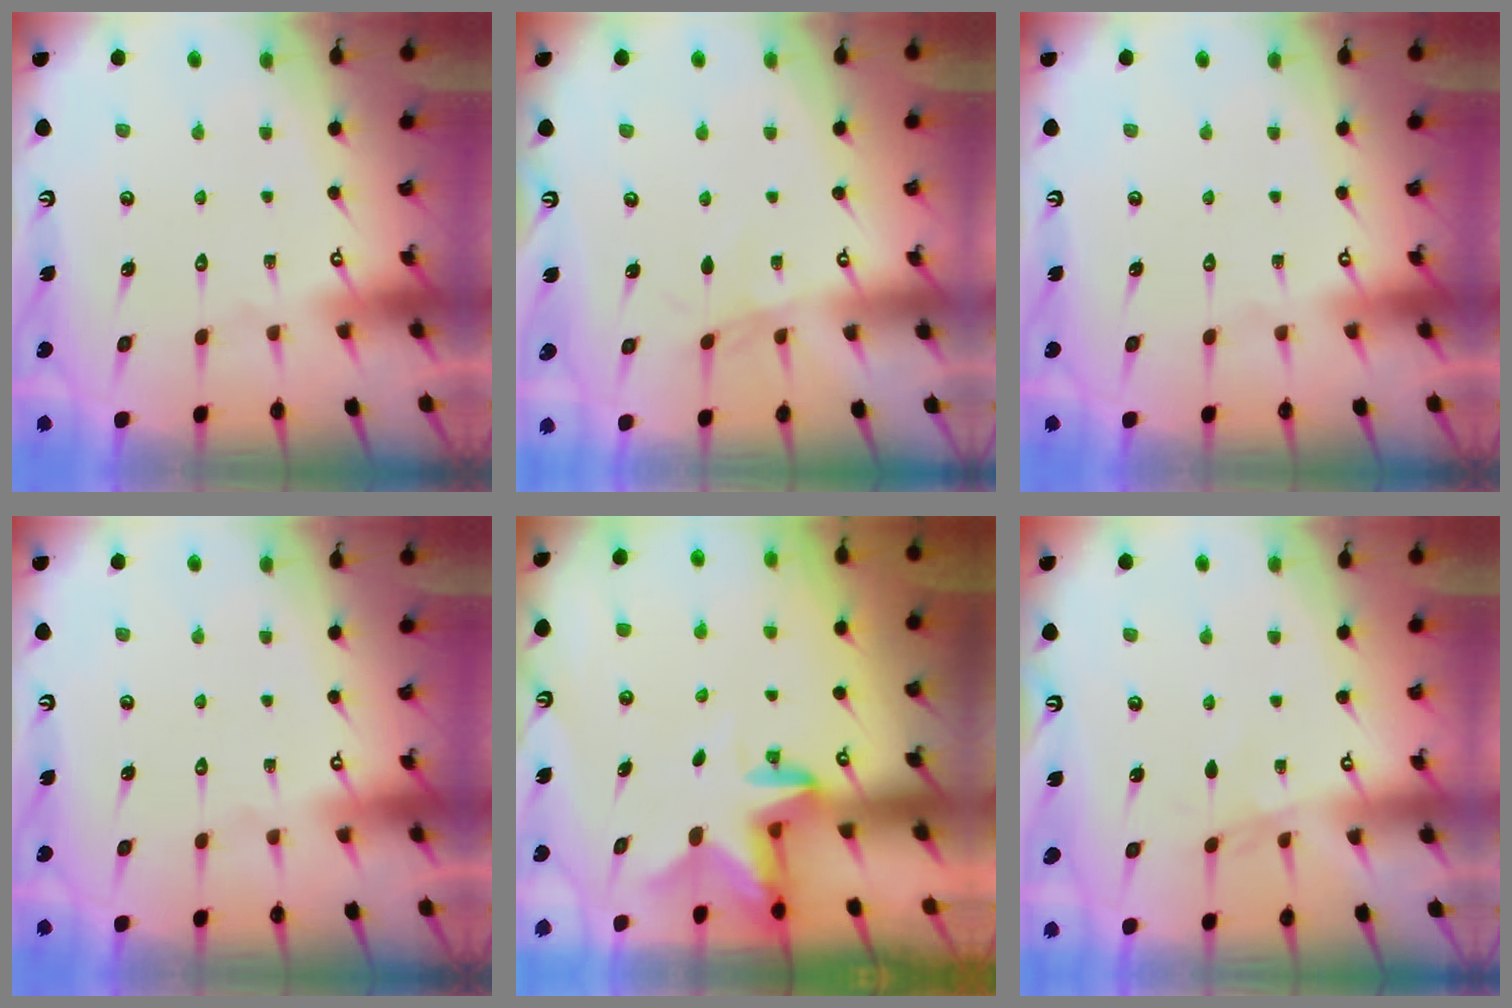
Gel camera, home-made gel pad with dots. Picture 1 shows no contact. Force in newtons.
{"total": 3.9, "press": 3.9, "slide": 0.5}
{"total": 0.0}
{"total": 0.0}
{"total": 2.5, "press": 2.5, "slide": 0.5}
{"total": 2.5, "press": 2.5, "slide": 0.5}